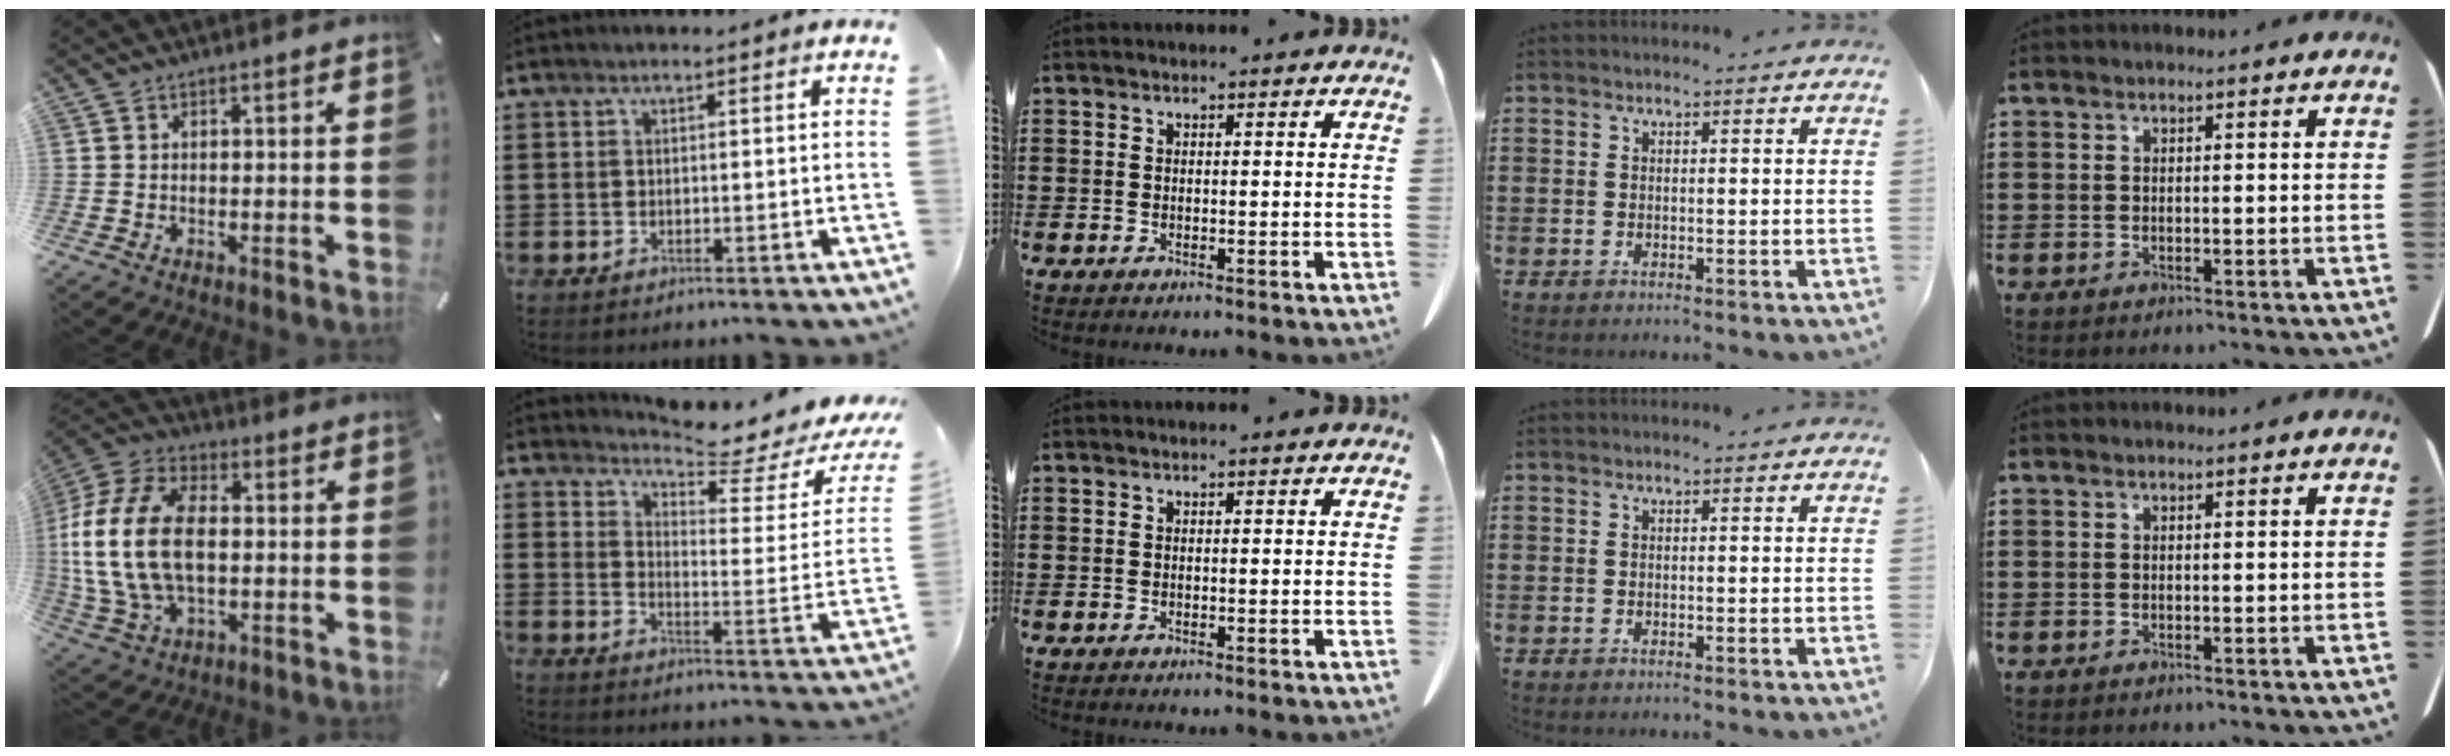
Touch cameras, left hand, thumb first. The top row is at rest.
{"thumb": {"total": 19.5, "force": [-0.3, 12.8, 14.7], "torque": [-0.338, 0.001, -0.013]}, "index": {"total": 4.8, "force": [4.4, -0.3, 1.9], "torque": [-0.038, -0.047, 0.065]}}